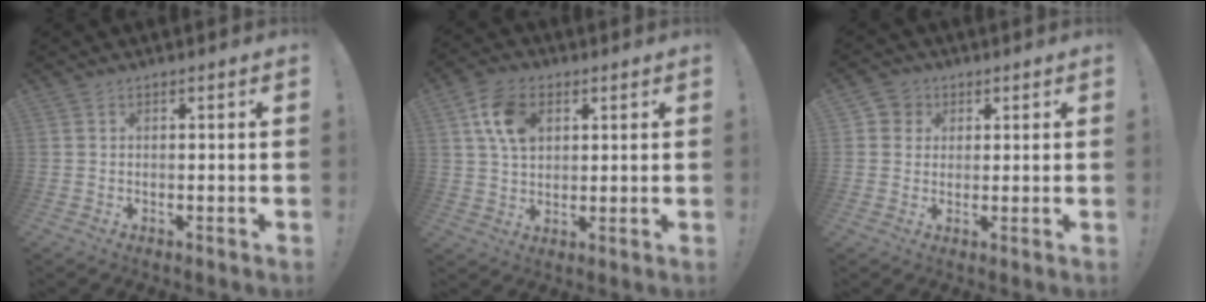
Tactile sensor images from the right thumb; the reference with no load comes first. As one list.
[{"total": 11.1, "force": [4.0, 7.8, 6.9], "torque": [-0.114, 0.008, 0.080]}, {"total": 4.2, "force": [1.1, 3.9, 0.9], "torque": [-0.012, -0.003, 0.021]}]